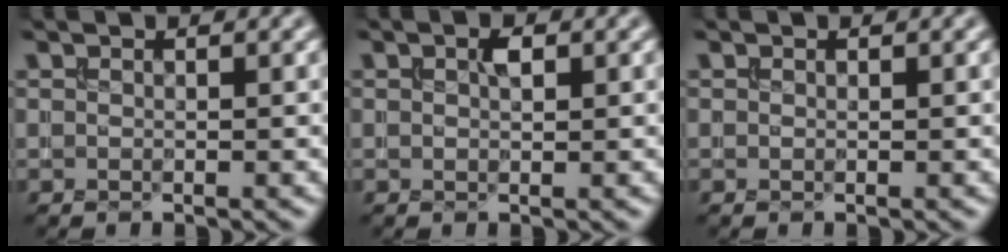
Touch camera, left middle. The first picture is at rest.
{"total": 1.3, "force": [0.4, 0.7, 1.1], "torque": [-0.020, -0.002, 0.007]}
{"total": 0.0}